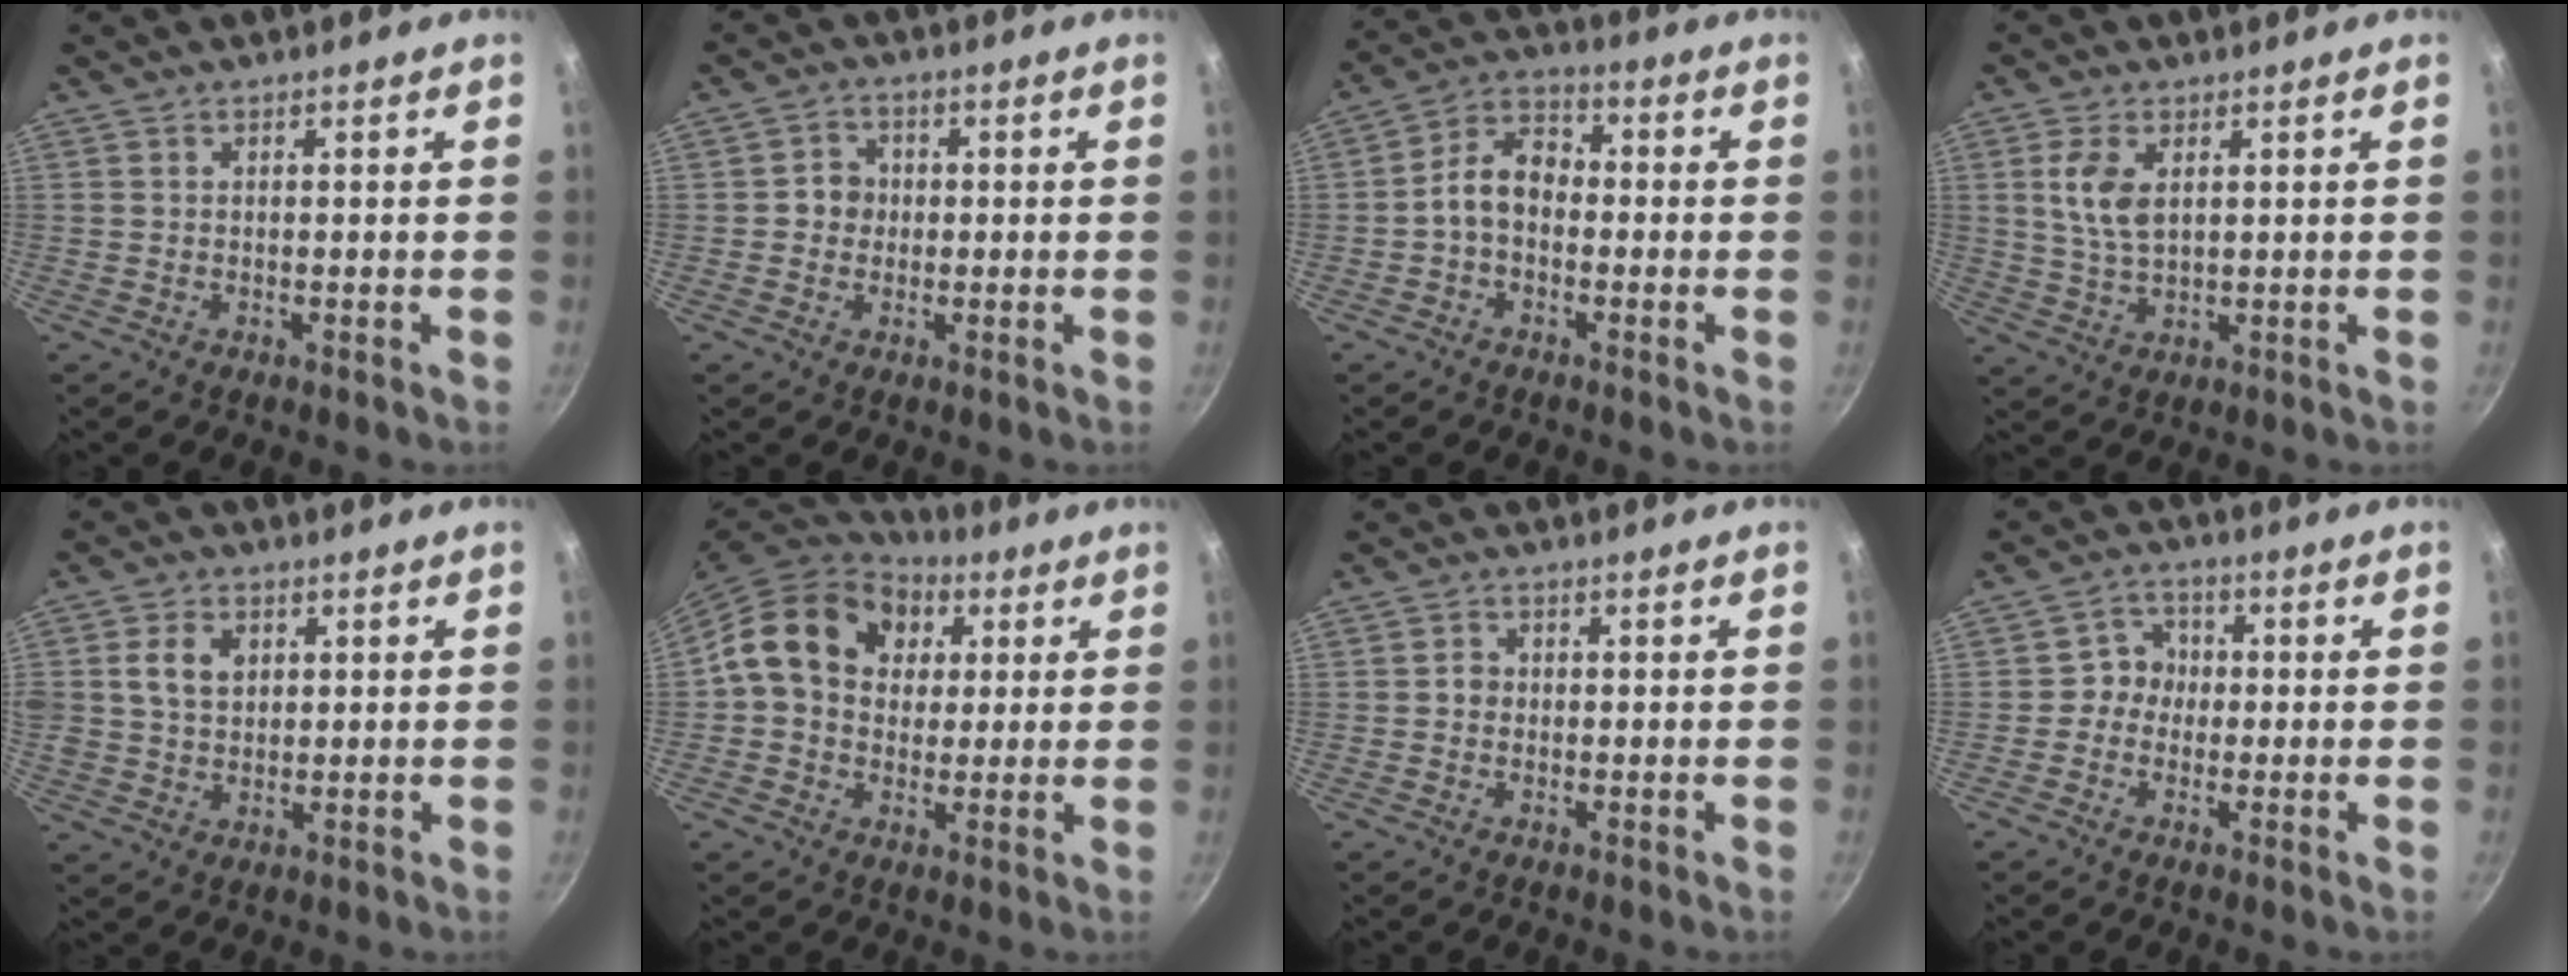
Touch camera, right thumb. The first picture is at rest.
{"total": 3.8, "force": [-0.2, 3.5, 1.3], "torque": [0.005, 0.008, -0.009]}
{"total": 7.6, "force": [-1.3, 5.4, 5.2], "torque": [-0.069, 0.034, -0.039]}
{"total": 6.6, "force": [1.9, 3.5, 5.2], "torque": [-0.102, -0.009, 0.040]}
{"total": 6.7, "force": [1.8, 5.0, 4.0], "torque": [-0.061, -0.001, 0.030]}
{"total": 16.6, "force": [4.1, 13.3, 9.1], "torque": [-0.138, 0.020, 0.055]}
{"total": 1.9, "force": [-0.2, 1.7, 0.8], "torque": [-0.007, 0.008, -0.006]}
{"total": 4.5, "force": [-0.5, 4.2, 1.5], "torque": [0.011, 0.013, -0.020]}